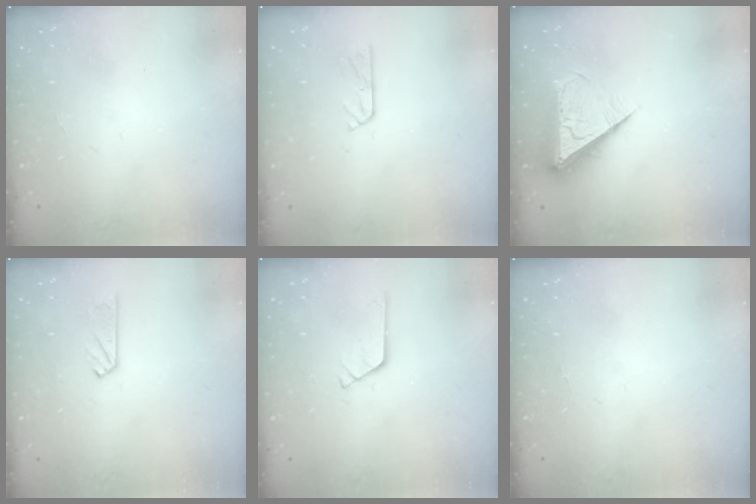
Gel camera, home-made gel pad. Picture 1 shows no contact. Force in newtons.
{"total": 3.4, "press": 3.4, "slide": 0.4}
{"total": 8.8, "press": 8.7, "slide": 0.4}
{"total": 6.2, "press": 6.2, "slide": 0.2}
{"total": 2.9, "press": 2.9, "slide": 0.2}
{"total": 0.0}